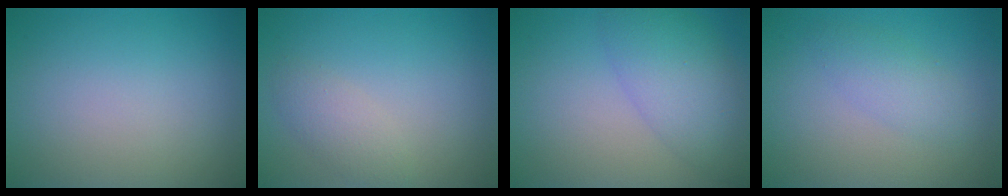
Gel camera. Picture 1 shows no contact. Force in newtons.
{"total": 2.0, "press": 2.0, "slide": 0.1}
{"total": 5.6, "press": 5.6, "slide": 0.2}
{"total": 2.2, "press": 2.2, "slide": 0.1}